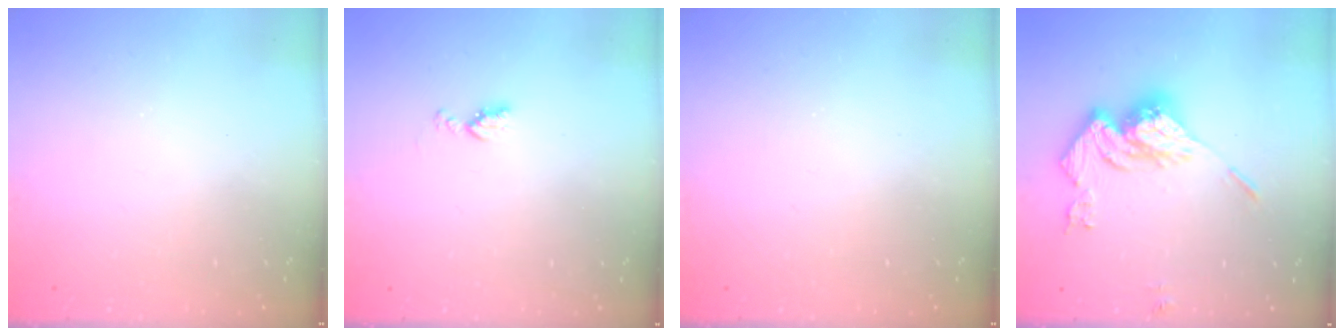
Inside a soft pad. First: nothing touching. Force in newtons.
{"total": 4.5, "press": 4.5, "slide": 0.6}
{"total": 0.0}
{"total": 16.4, "press": 16.4, "slide": 1.7}